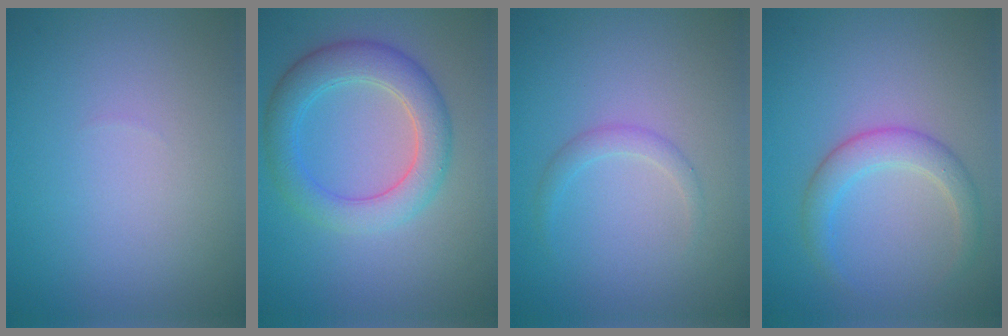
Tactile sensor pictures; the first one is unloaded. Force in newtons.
{"total": 4.9, "press": 4.9, "slide": 0.4}
{"total": 1.2, "press": 1.2, "slide": 0.0}
{"total": 2.9, "press": 2.9, "slide": 0.3}